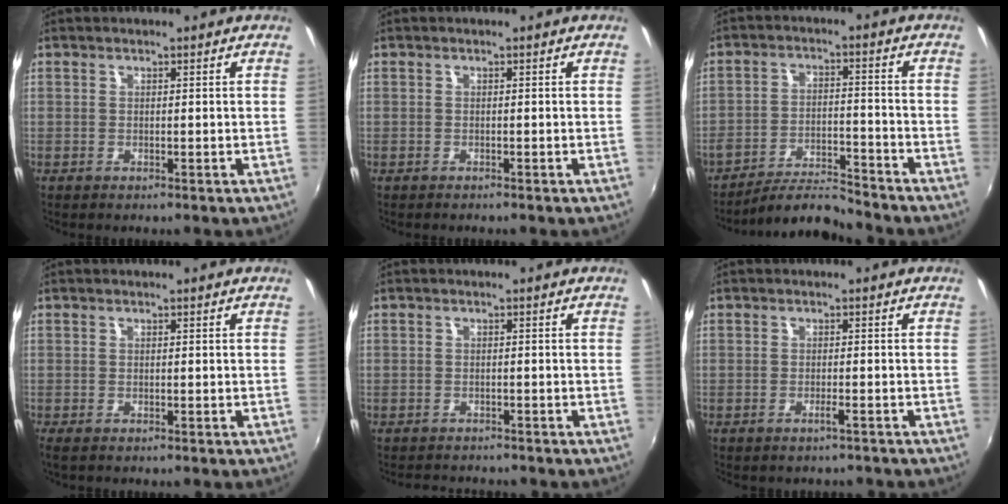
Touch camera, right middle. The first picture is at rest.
{"total": 0.5, "force": [-0.5, 0.1, 0.1], "torque": [-0.002, -0.004, -0.011]}
{"total": 7.7, "force": [-7.6, -0.1, 1.4], "torque": [-0.040, 0.009, -0.132]}
{"total": 1.1, "force": [-0.5, 0.0, 0.9], "torque": [-0.019, -0.003, -0.008]}
{"total": 2.8, "force": [-2.6, 0.9, 0.4], "torque": [-0.018, -0.001, -0.043]}
{"total": 1.4, "force": [-1.2, 0.1, 0.7], "torque": [-0.014, 0.002, -0.015]}